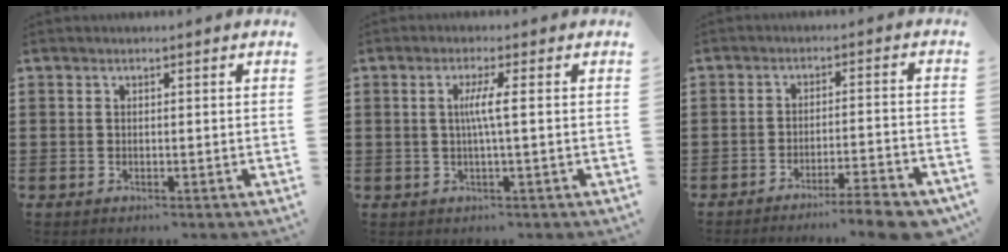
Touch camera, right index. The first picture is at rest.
{"total": 3.5, "force": [0.1, -0.2, 3.4], "torque": [-0.065, -0.003, -0.003]}
{"total": 6.0, "force": [-5.2, -0.2, 2.9], "torque": [-0.041, -0.008, -0.098]}